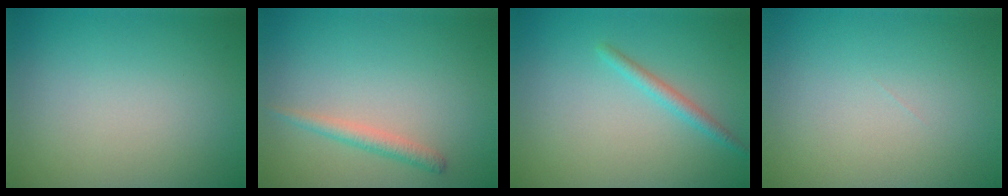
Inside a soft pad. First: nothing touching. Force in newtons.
{"total": 1.6, "press": 1.6, "slide": 0.1}
{"total": 1.5, "press": 1.5, "slide": 0.1}
{"total": 0.0}